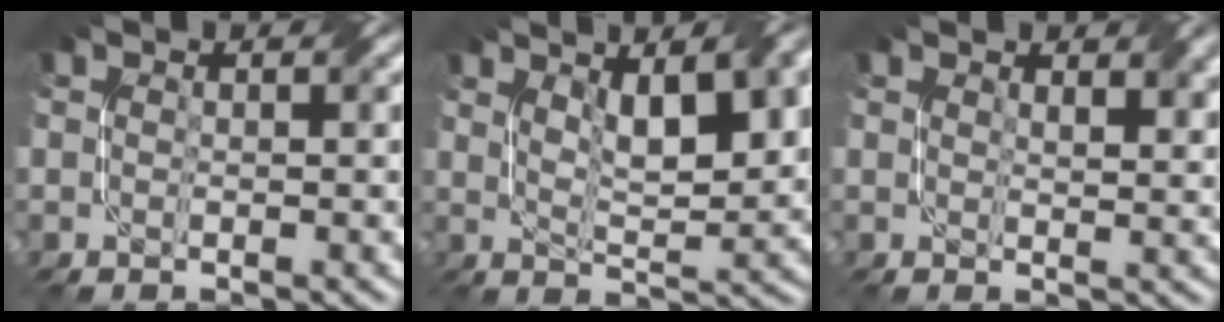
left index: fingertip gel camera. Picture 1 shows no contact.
{"total": 7.8, "force": [3.0, 2.6, 6.7], "torque": [-0.101, 0.004, 0.049]}
{"total": 3.2, "force": [2.2, 1.1, 2.0], "torque": [-0.029, -0.001, 0.042]}